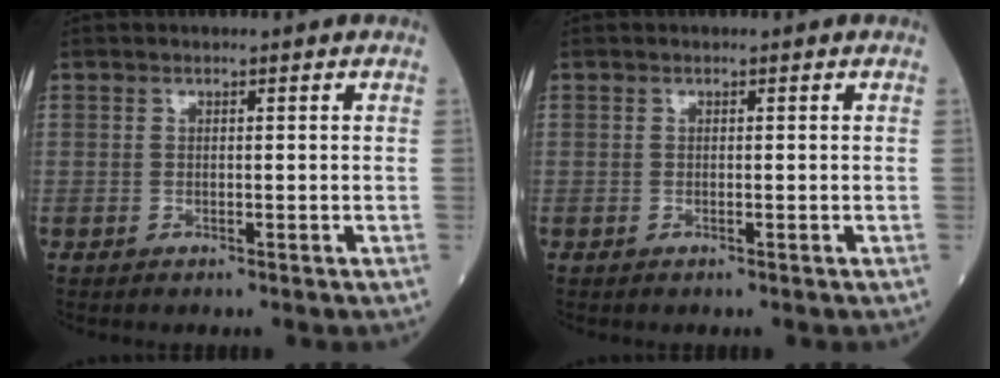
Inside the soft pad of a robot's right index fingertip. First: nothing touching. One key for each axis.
{"total": 0.0}